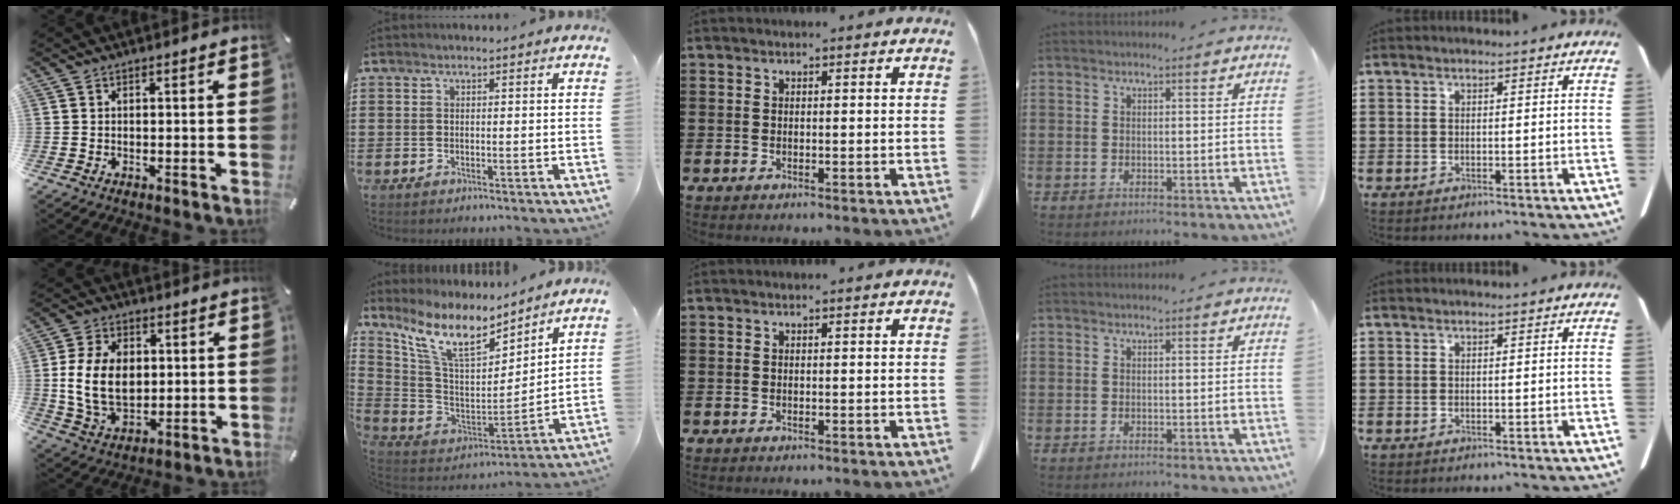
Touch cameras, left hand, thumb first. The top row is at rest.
{"thumb": {"total": 13.6, "force": [0.8, 9.9, 9.3], "torque": [-0.198, 0.011, 0.015]}, "index": {"total": 11.1, "force": [8.5, 3.0, 6.6], "torque": [-0.162, -0.040, 0.148]}}